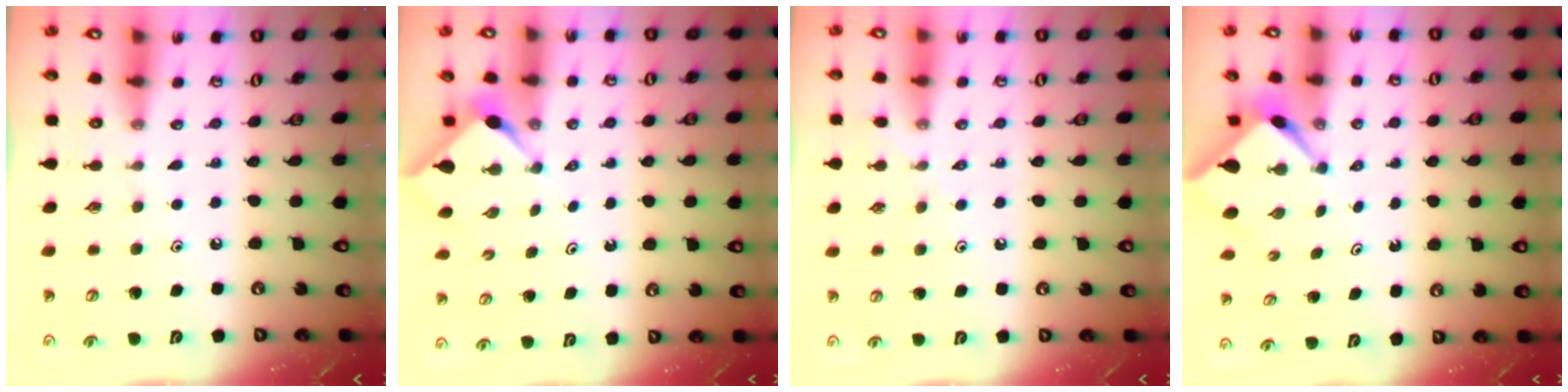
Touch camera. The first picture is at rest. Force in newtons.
{"total": 2.9, "press": 2.9, "slide": 0.3}
{"total": 4.0, "press": 3.9, "slide": 0.6}
{"total": 2.4, "press": 2.4, "slide": 0.3}